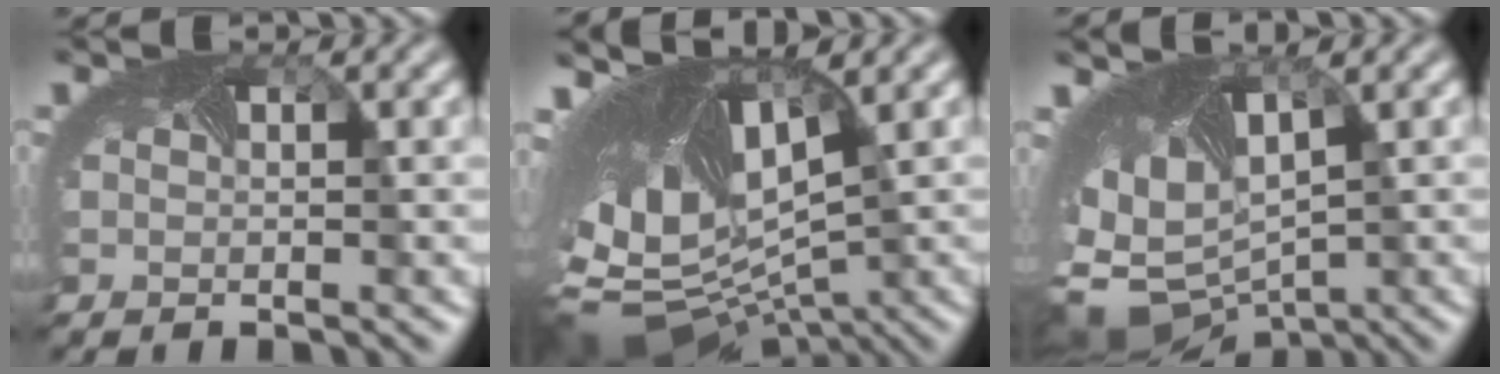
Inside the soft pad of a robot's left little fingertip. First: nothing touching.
{"total": 16.6, "force": [2.2, 9.0, 13.8], "torque": [-0.255, 0.009, 0.080]}
{"total": 13.3, "force": [0.6, 8.3, 10.4], "torque": [-0.218, -0.013, 0.053]}